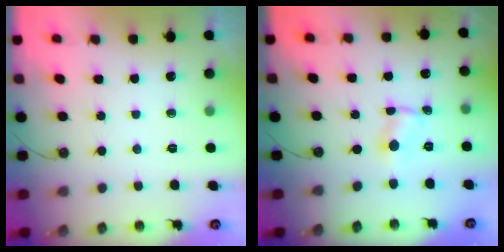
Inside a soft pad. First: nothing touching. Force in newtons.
{"total": 0.9, "press": 0.8, "slide": 0.2}